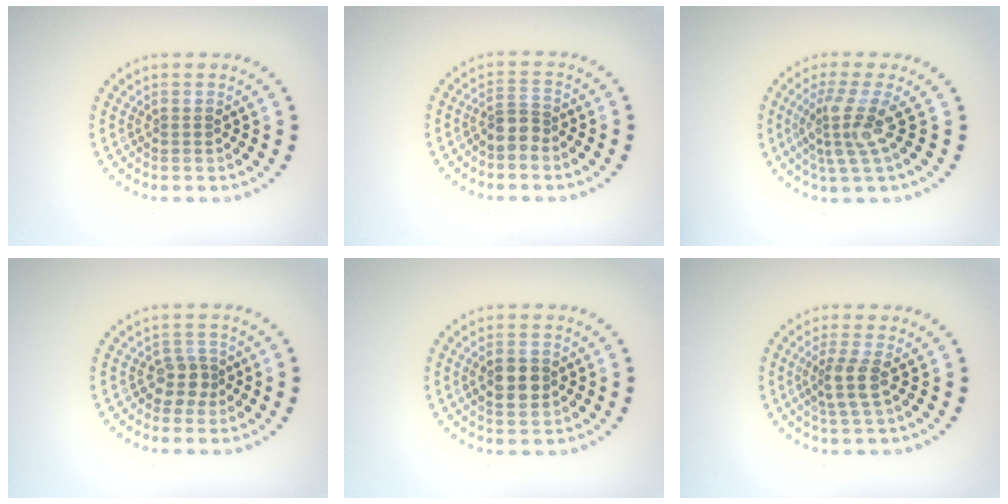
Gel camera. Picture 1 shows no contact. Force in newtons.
{"total": 2.0, "press": 1.6, "slide": 1.2}
{"total": 3.6, "press": 2.6, "slide": 2.5}
{"total": 2.2, "press": 1.7, "slide": 1.3}
{"total": 3.4, "press": 3.4, "slide": 0.2}
{"total": 2.5, "press": 2.0, "slide": 1.5}